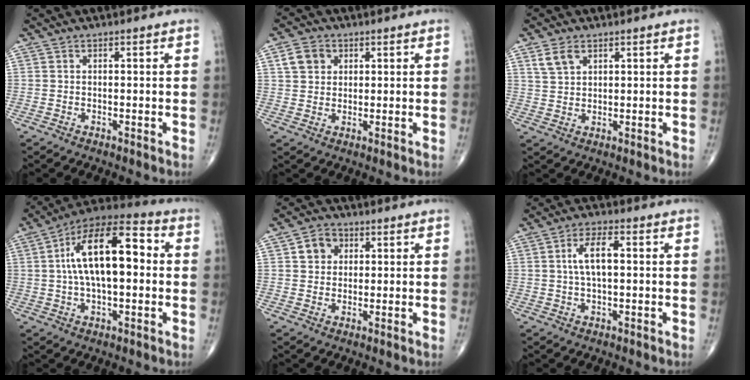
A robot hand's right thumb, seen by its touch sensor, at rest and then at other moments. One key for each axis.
{"total": 4.9, "fx": 1.8, "fy": 4.0, "fz": 2.2, "tx": -0.022, "ty": -0.001, "tz": 0.033}
{"total": 3.9, "fx": 2.2, "fy": 2.3, "fz": 2.2, "tx": -0.038, "ty": -0.005, "tz": 0.050}
{"total": 18.3, "fx": 2.0, "fy": 8.3, "fz": 16.2, "tx": -0.265, "ty": 0.036, "tz": 0.024}
{"total": 4.8, "fx": 1.5, "fy": 4.1, "fz": 2.1, "tx": -0.010, "ty": 0.001, "tz": 0.021}
{"total": 6.4, "fx": 0.8, "fy": 2.6, "fz": 5.8, "tx": -0.111, "ty": 0.012, "tz": 0.012}